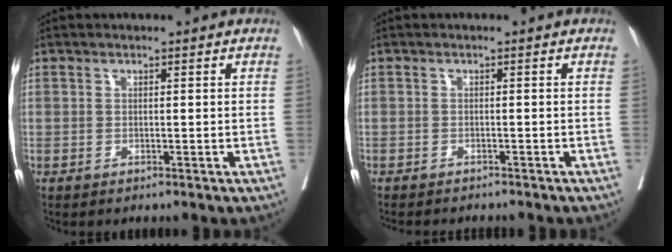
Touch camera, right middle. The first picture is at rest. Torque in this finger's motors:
{"motor_torque": [0.27, -0.43, 0.04, 0.02]}